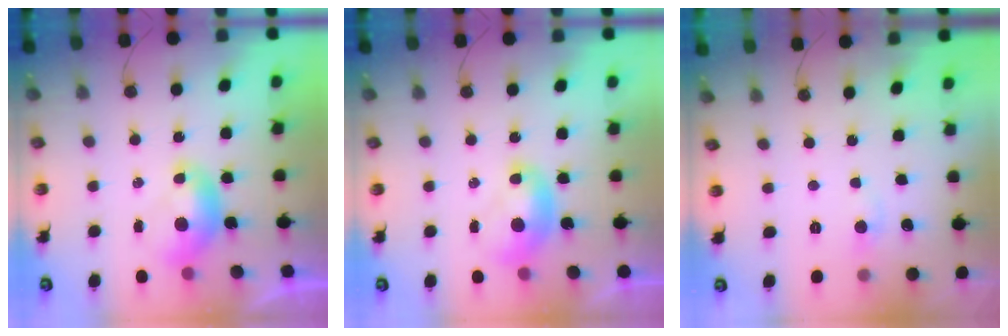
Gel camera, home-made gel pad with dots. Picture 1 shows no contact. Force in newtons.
{"total": 1.2, "press": 1.2, "slide": 0.0}
{"total": 1.1, "press": 0.8, "slide": 0.7}